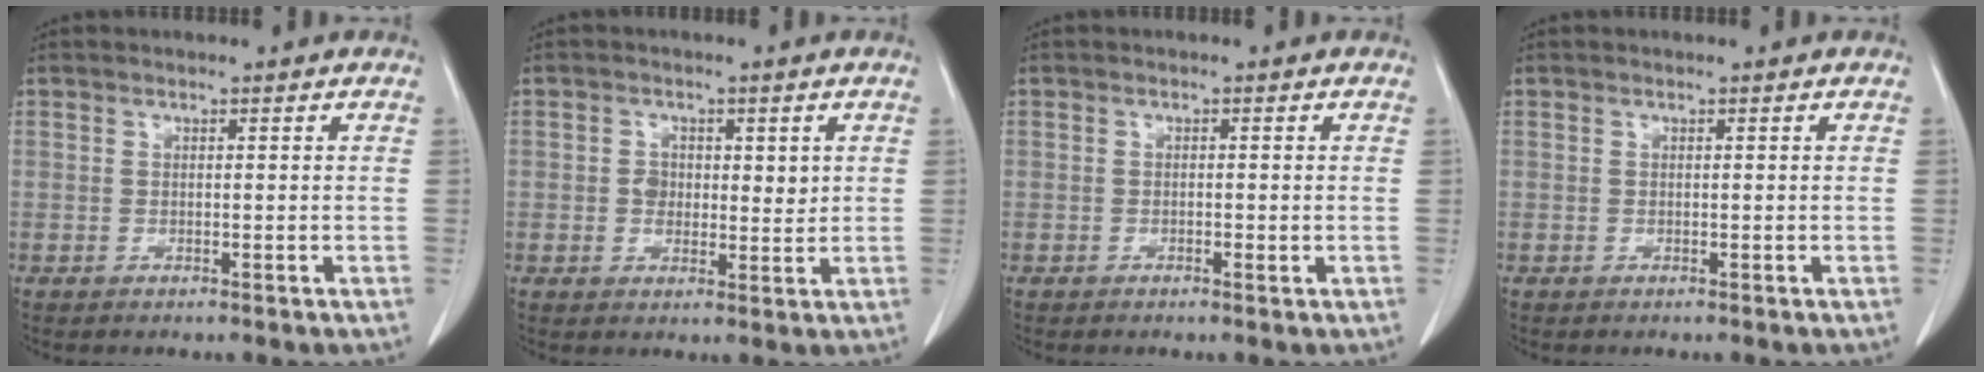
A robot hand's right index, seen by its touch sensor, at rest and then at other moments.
{"total": 4.0, "force": [0.8, 2.9, 2.7], "torque": [-0.033, 0.001, 0.012]}
{"total": 0.8, "force": [-0.3, 0.2, 0.7], "torque": [-0.013, 0.000, -0.003]}
{"total": 0.0}